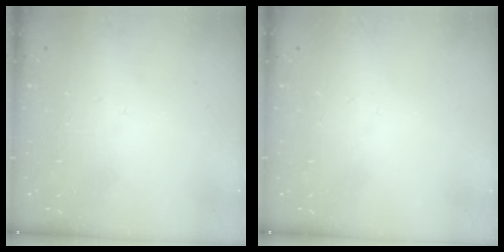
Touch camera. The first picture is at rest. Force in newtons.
{"total": 0.0}